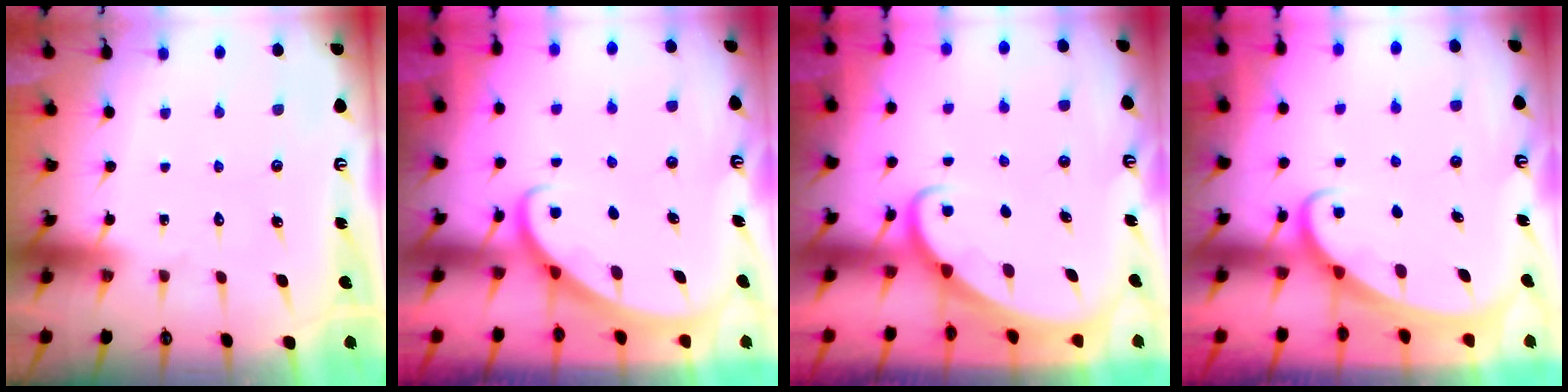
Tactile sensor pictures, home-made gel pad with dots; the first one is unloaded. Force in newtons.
{"total": 2.9, "press": 2.9, "slide": 0.2}
{"total": 2.3, "press": 2.3, "slide": 0.3}
{"total": 2.0, "press": 2.0, "slide": 0.2}